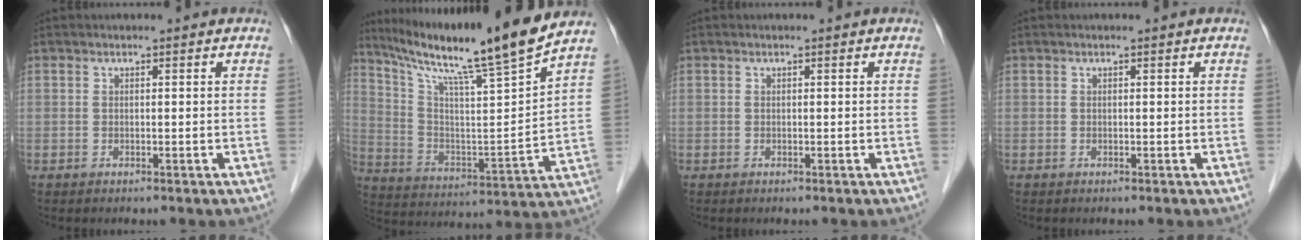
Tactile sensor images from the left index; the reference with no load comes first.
{"total": 20.2, "force": [16.6, -1.7, 11.4], "torque": [-0.194, -0.023, 0.270]}
{"total": 0.0}
{"total": 0.0}